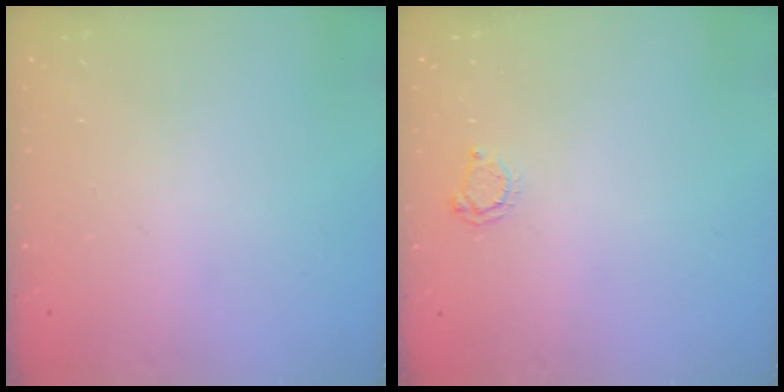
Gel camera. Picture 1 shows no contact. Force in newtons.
{"total": 3.9, "press": 3.8, "slide": 0.5}